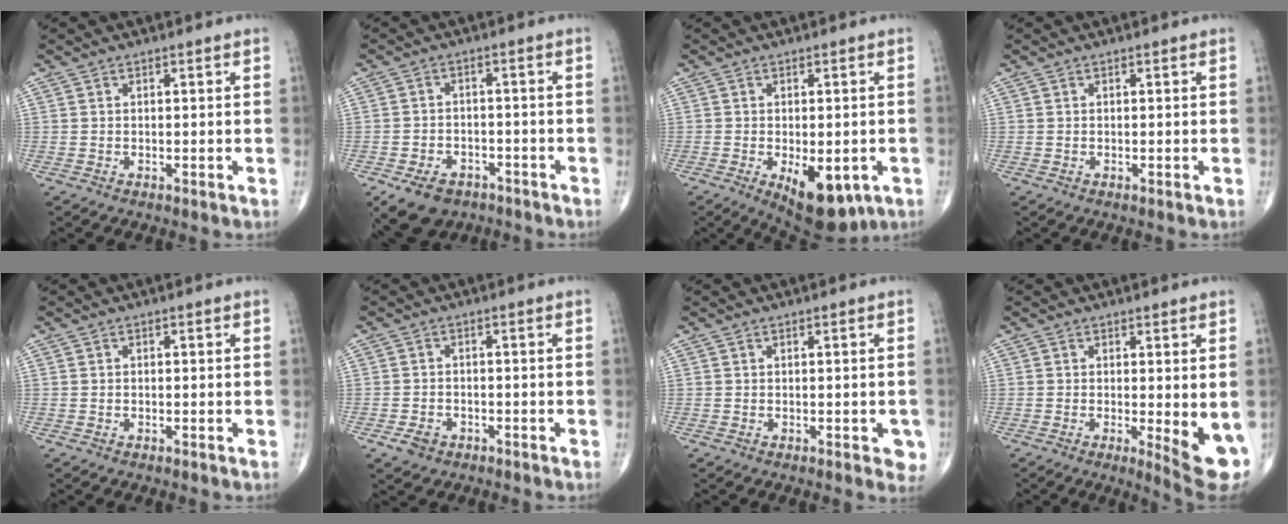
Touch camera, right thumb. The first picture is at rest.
{"total": 9.5, "force": [-6.0, 6.3, 4.0], "torque": [-0.064, 0.029, -0.087]}
{"total": 11.3, "force": [-3.9, 5.6, 9.0], "torque": [-0.111, -0.009, -0.043]}
{"total": 0.0}
{"total": 0.0}
{"total": 3.0, "force": [-1.6, 2.2, 1.1], "torque": [-0.016, 0.008, -0.024]}
{"total": 2.8, "force": [-0.6, 1.4, 2.4], "torque": [-0.004, 0.000, -0.007]}
{"total": 7.4, "force": [-1.0, 1.9, 7.1], "torque": [-0.091, -0.019, -0.011]}